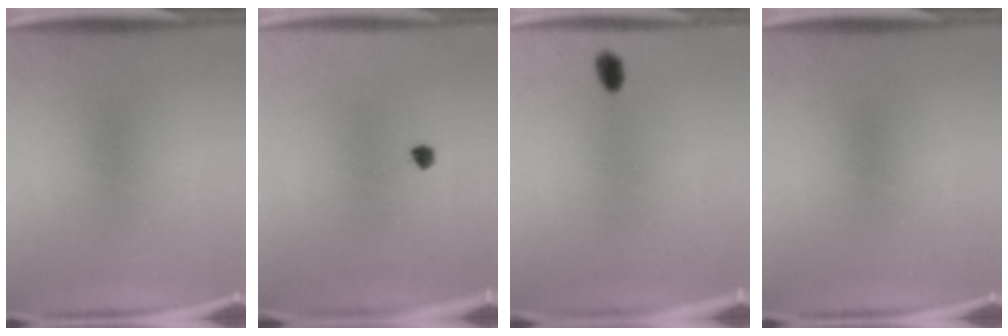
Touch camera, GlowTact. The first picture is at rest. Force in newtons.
{"total": 1.3}
{"total": 2.7}
{"total": 0.0}